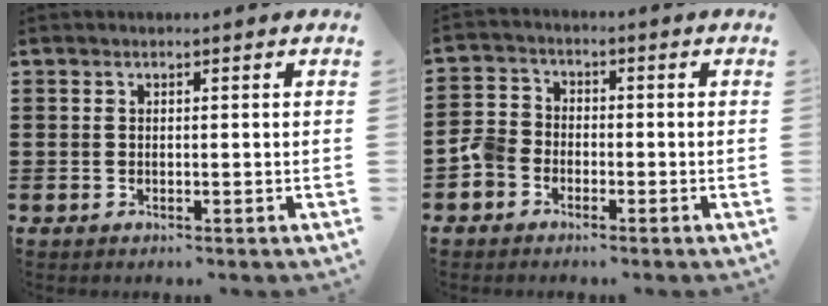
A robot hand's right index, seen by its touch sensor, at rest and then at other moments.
{"total": 4.1, "force": [-2.4, 3.0, 1.5], "torque": [-0.061, 0.001, -0.057]}